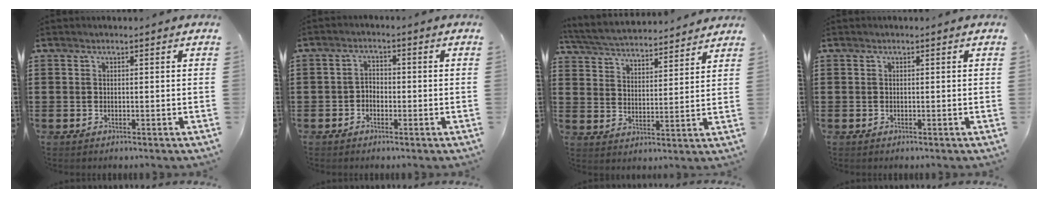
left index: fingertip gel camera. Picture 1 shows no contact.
{"total": 1.8, "force": [-1.2, 1.1, 0.8], "torque": [-0.018, 0.007, -0.027]}
{"total": 4.5, "force": [4.5, 0.0, 0.6], "torque": [-0.036, -0.029, 0.074]}
{"total": 0.0}